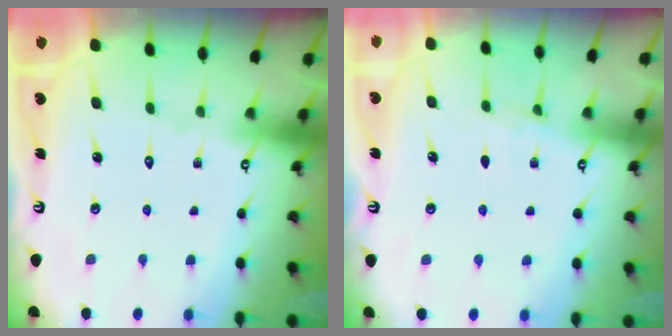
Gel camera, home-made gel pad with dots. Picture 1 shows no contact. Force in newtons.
{"total": 4.1, "press": 4.1, "slide": 0.4}